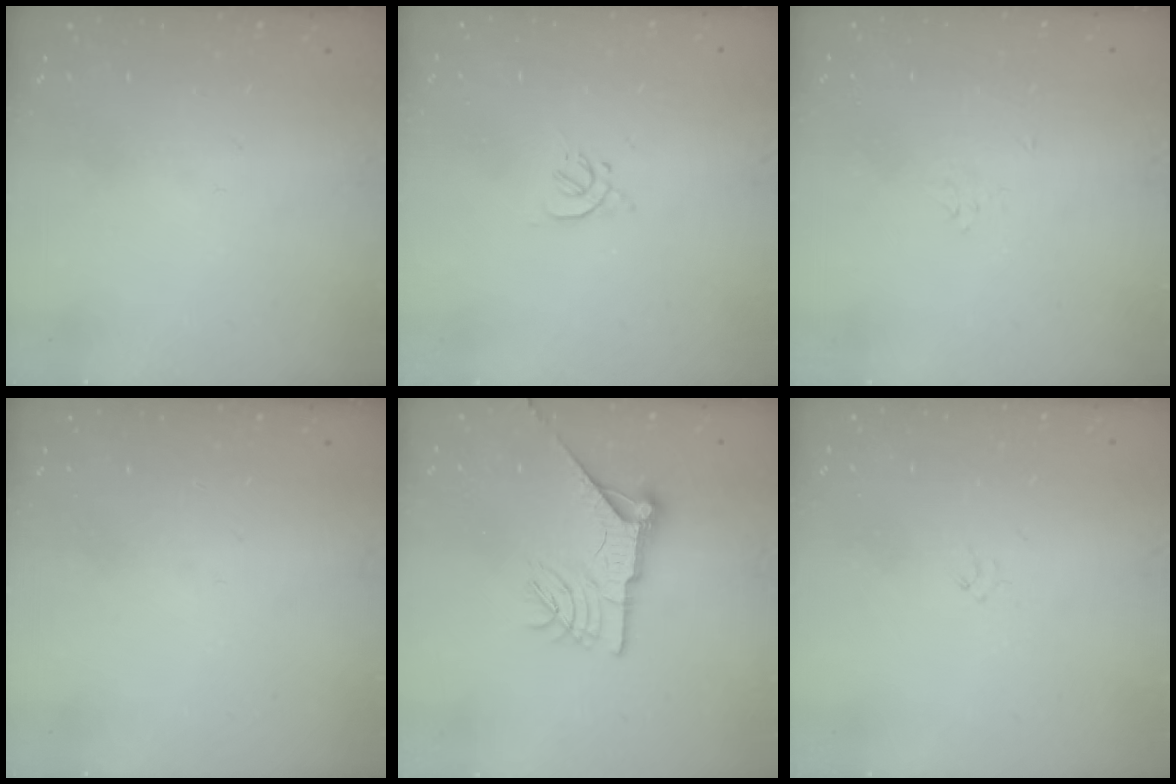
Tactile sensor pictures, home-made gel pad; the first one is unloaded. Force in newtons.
{"total": 1.7, "press": 1.7, "slide": 0.5}
{"total": 4.1, "press": 4.0, "slide": 0.5}
{"total": 0.0}
{"total": 11.6, "press": 11.5, "slide": 1.2}
{"total": 0.0}